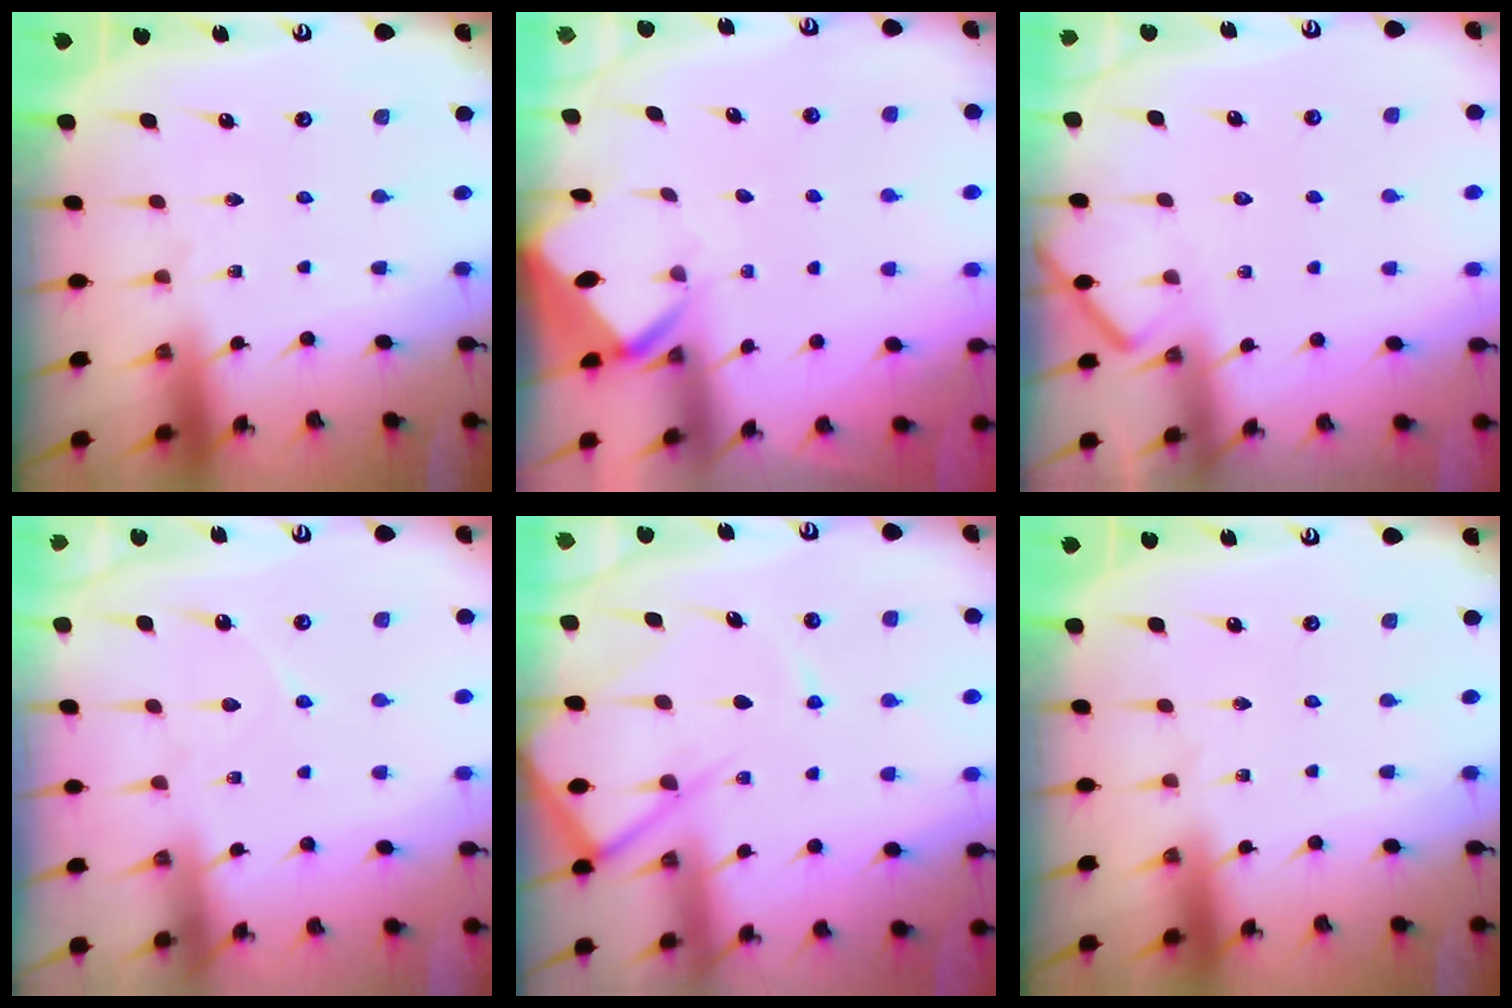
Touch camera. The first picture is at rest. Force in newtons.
{"total": 3.7, "press": 3.6, "slide": 0.3}
{"total": 4.1, "press": 4.1, "slide": 0.5}
{"total": 5.6, "press": 5.5, "slide": 0.6}
{"total": 10.3, "press": 10.2, "slide": 1.2}
{"total": 0.0}